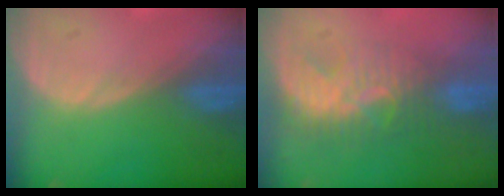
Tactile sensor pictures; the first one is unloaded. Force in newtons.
{"total": 7.7, "press": 7.2, "slide": 2.6}